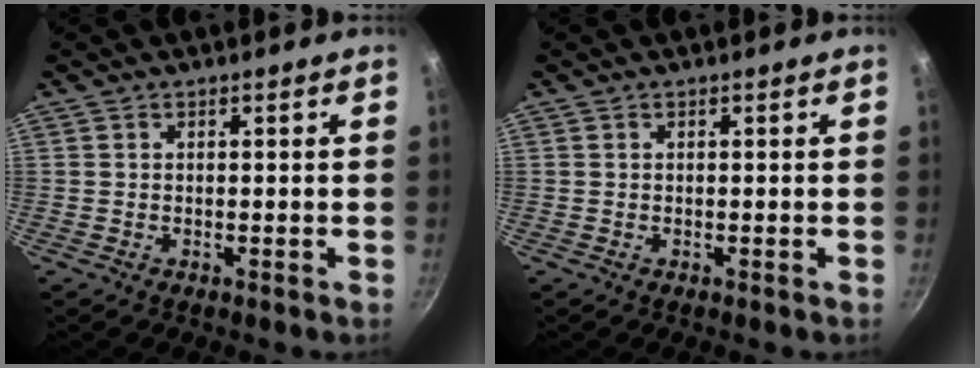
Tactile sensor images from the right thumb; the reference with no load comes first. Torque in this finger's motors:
{"motor_torque": [-0.22, 0.22, -0.01, 0.02, 0.00]}